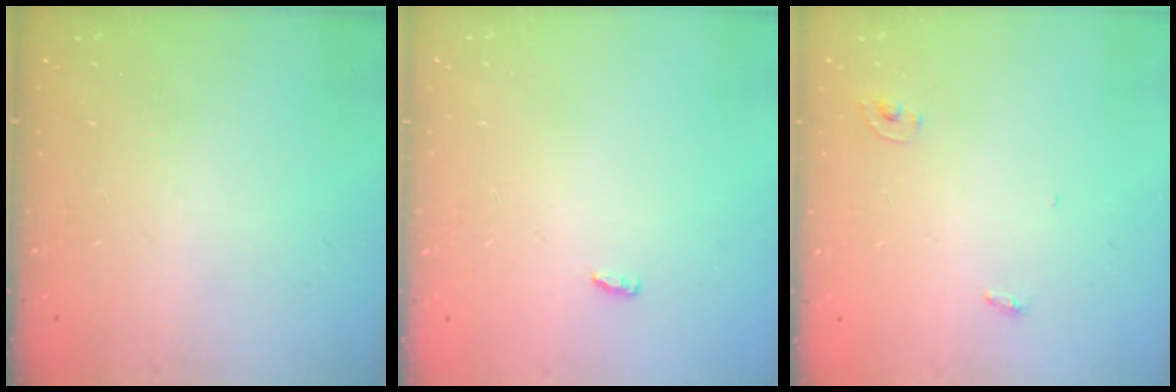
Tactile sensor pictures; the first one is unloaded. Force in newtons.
{"total": 2.9, "press": 2.6, "slide": 1.3}
{"total": 2.8, "press": 2.8, "slide": 0.1}